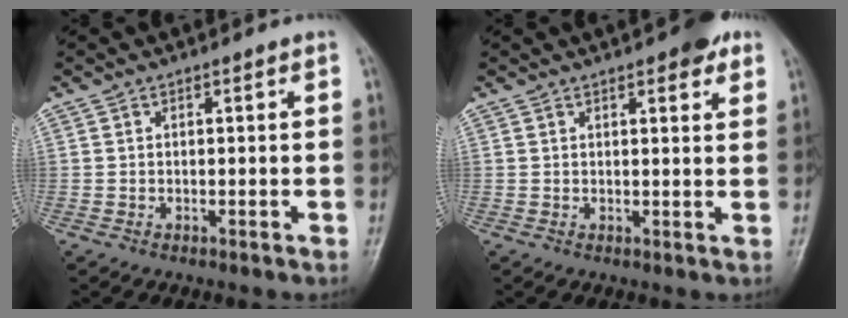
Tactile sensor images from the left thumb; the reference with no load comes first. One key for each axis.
{"total": 5.6, "fx": 3.3, "fy": 2.0, "fz": 4.1, "tx": -0.039, "ty": -0.009, "tz": 0.035}